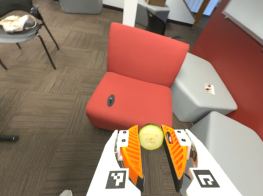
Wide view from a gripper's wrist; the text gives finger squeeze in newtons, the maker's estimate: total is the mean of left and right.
{"total": 8.1, "left": 7.8, "right": 8.3}